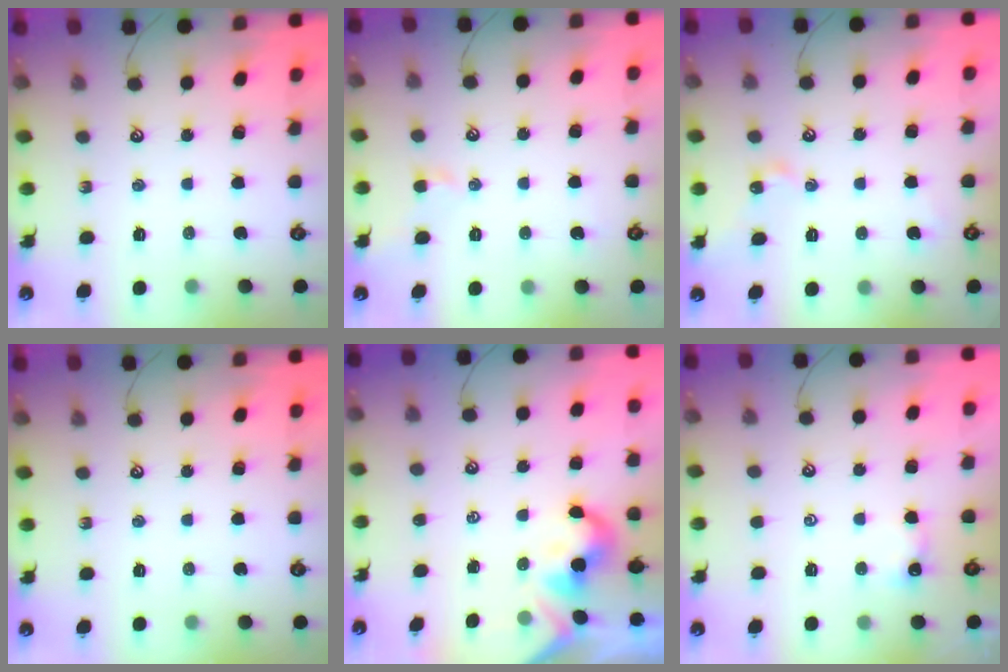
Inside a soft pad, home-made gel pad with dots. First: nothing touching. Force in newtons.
{"total": 0.8, "press": 0.5, "slide": 0.7}
{"total": 2.3, "press": 2.3, "slide": 0.2}
{"total": 0.0}
{"total": 2.0, "press": 1.9, "slide": 0.5}
{"total": 0.0}